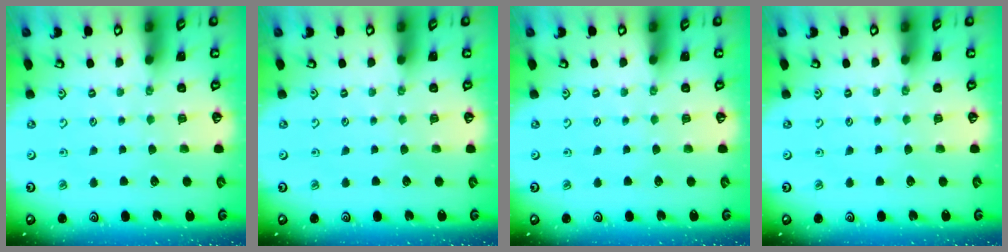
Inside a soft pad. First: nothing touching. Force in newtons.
{"total": 0.0}
{"total": 0.0}
{"total": 0.0}